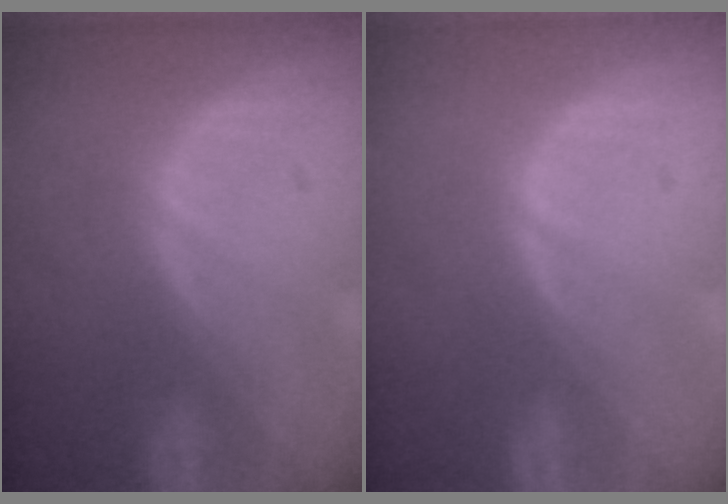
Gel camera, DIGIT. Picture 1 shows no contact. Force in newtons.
{"total": 0.0}